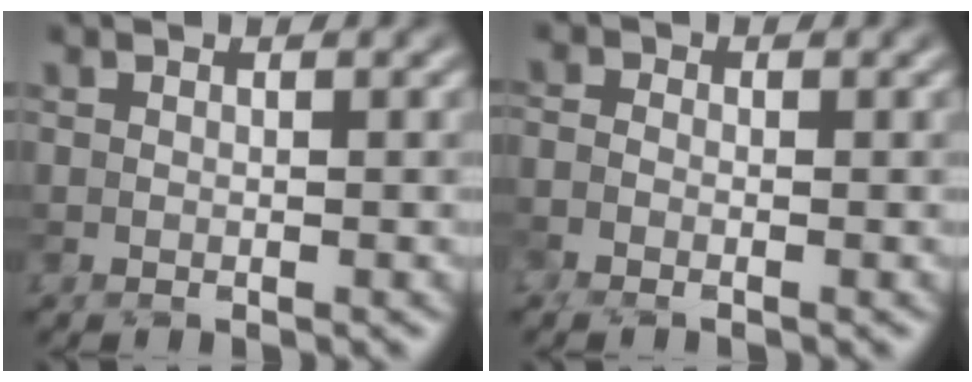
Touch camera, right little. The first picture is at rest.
{"total": 1.3, "force": [-0.9, 0.7, 0.6], "torque": [-0.020, 0.001, -0.031]}